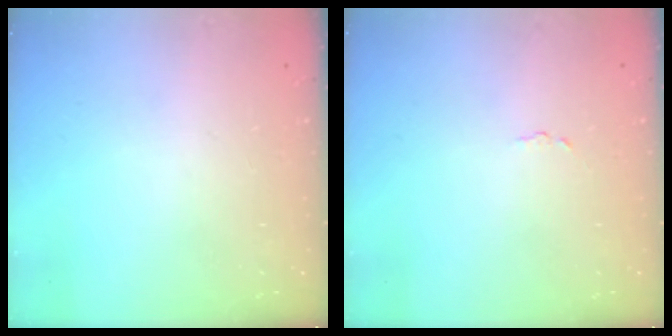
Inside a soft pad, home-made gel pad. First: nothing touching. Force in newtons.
{"total": 1.7, "press": 1.7, "slide": 0.1}